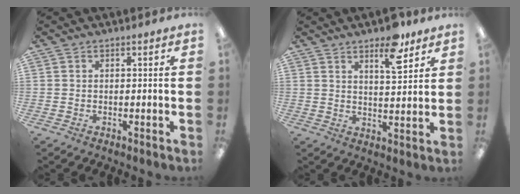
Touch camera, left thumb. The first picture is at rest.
{"total": 9.3, "force": [6.1, 3.5, 6.1], "torque": [-0.079, -0.032, 0.099]}